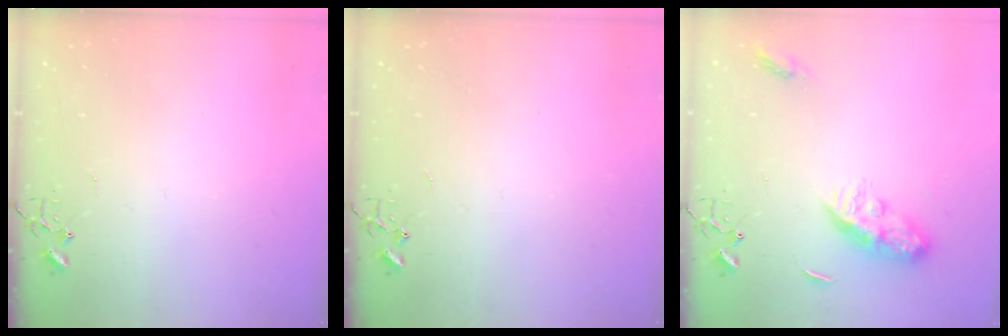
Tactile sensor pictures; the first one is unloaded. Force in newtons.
{"total": 0.0}
{"total": 9.3, "press": 9.3, "slide": 0.3}